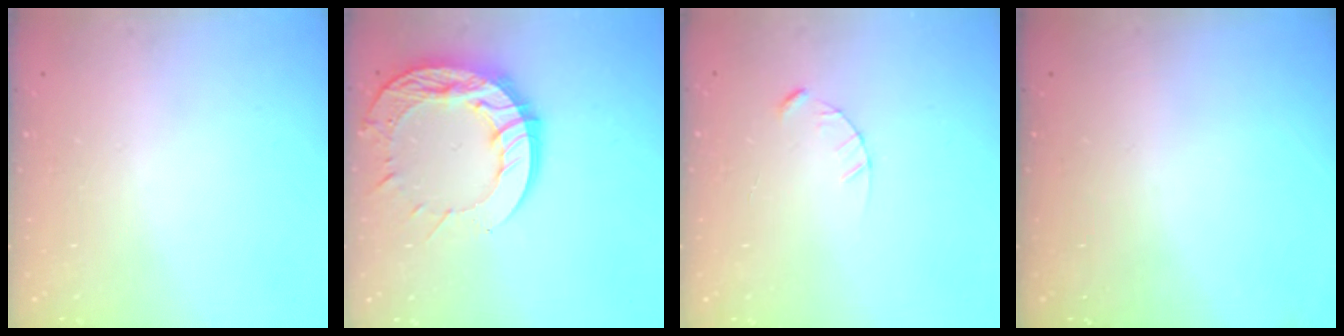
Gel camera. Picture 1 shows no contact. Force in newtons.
{"total": 15.9, "press": 15.8, "slide": 1.4}
{"total": 2.4, "press": 2.4, "slide": 0.3}
{"total": 0.0}